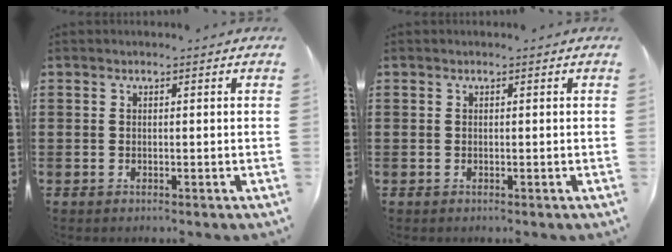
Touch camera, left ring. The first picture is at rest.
{"total": 0.0}